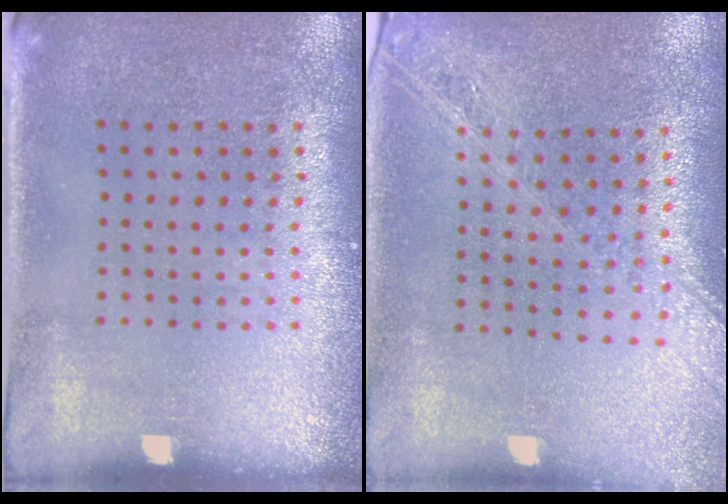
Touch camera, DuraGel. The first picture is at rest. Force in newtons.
{"total": 2.0, "press": 1.8, "slide": 1.0}